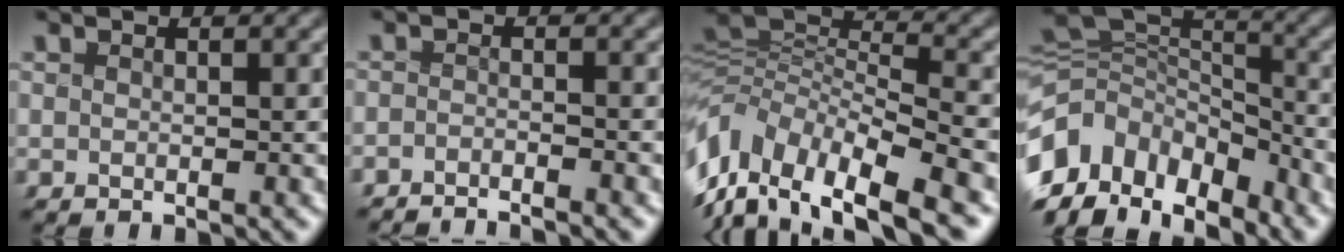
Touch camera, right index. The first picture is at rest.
{"total": 3.3, "force": [-3.3, 0.1, -0.3], "torque": [0.008, -0.003, -0.062]}
{"total": 13.1, "force": [-4.3, 9.5, 8.1], "torque": [-0.182, -0.030, -0.069]}
{"total": 15.8, "force": [-6.4, 11.9, 8.2], "torque": [-0.176, -0.040, -0.103]}